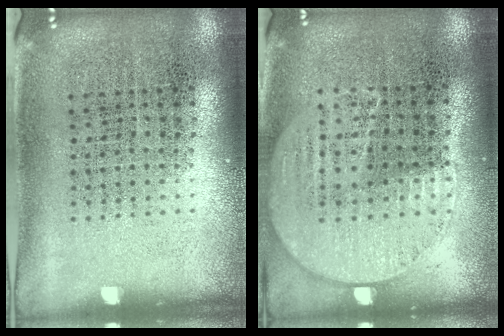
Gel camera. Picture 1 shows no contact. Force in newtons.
{"total": 0.8, "press": 0.6, "slide": 0.5}